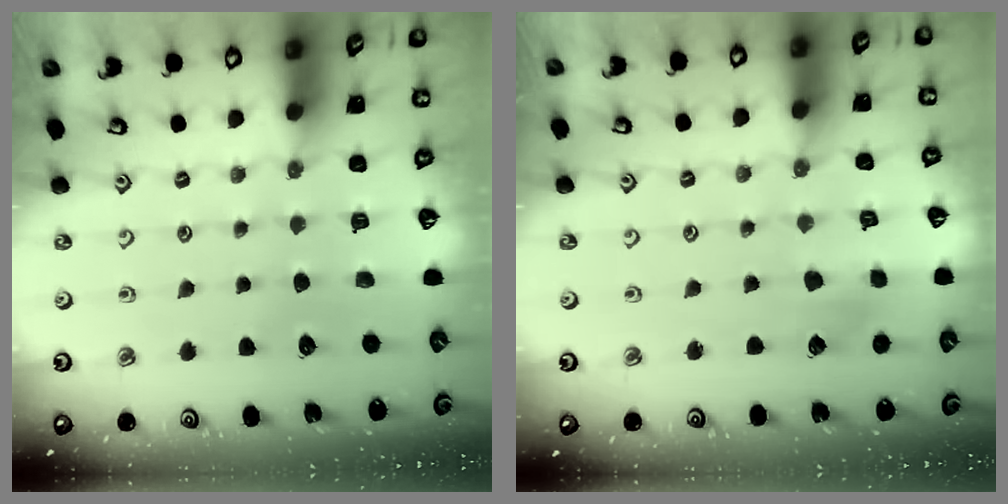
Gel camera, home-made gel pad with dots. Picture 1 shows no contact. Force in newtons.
{"total": 2.9, "press": 2.9, "slide": 0.4}